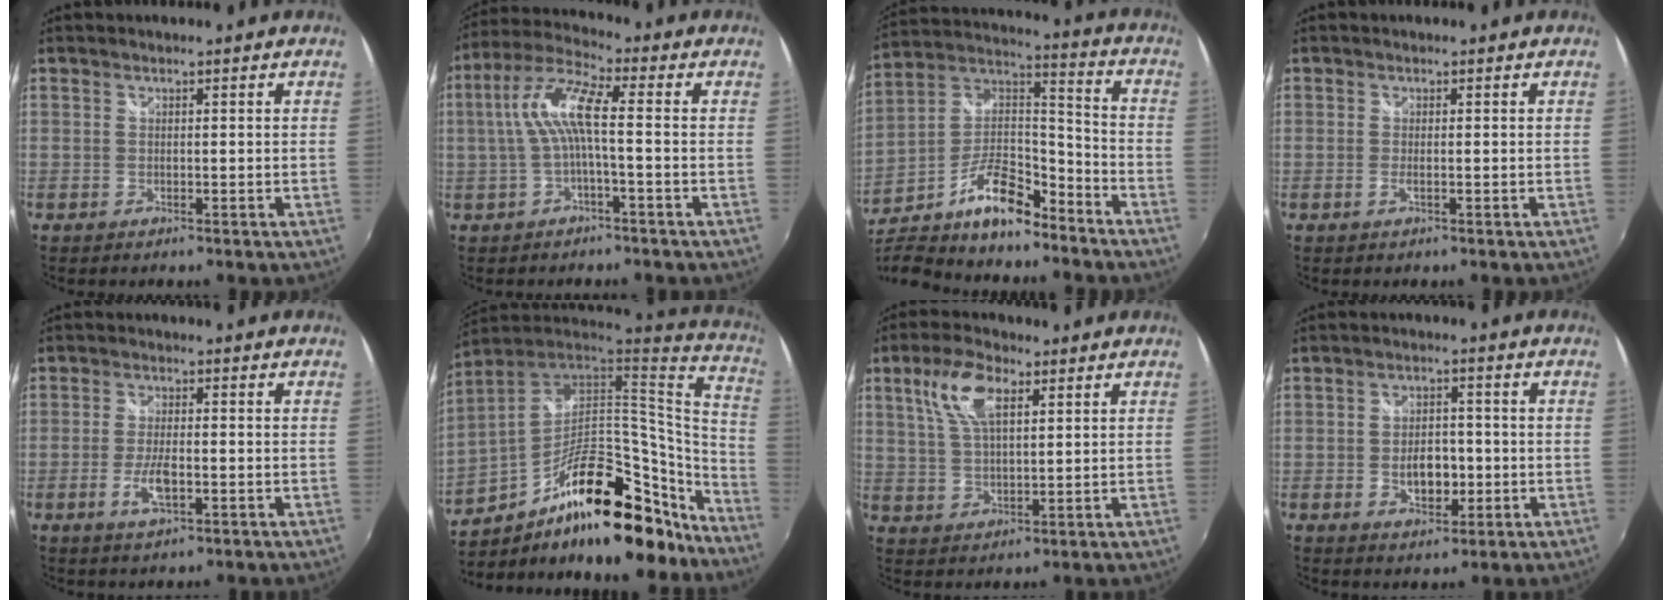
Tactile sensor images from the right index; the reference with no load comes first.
{"total": 8.5, "force": [-0.5, 1.4, 8.3], "torque": [-0.180, 0.016, -0.007]}
{"total": 20.6, "force": [-12.1, 7.6, 14.9], "torque": [-0.296, -0.011, -0.213]}
{"total": 1.2, "force": [-0.4, 0.0, 1.2], "torque": [-0.022, -0.002, -0.006]}
{"total": 5.0, "force": [-1.7, 1.4, 4.5], "torque": [-0.097, -0.007, -0.032]}
{"total": 31.5, "force": [-19.0, 12.8, 21.6], "torque": [-0.332, 0.013, -0.274]}
{"total": 9.3, "force": [4.1, 4.0, 7.3], "torque": [-0.146, 0.016, 0.081]}
{"total": 6.1, "force": [-1.2, 3.9, 4.5], "torque": [-0.080, 0.001, -0.016]}